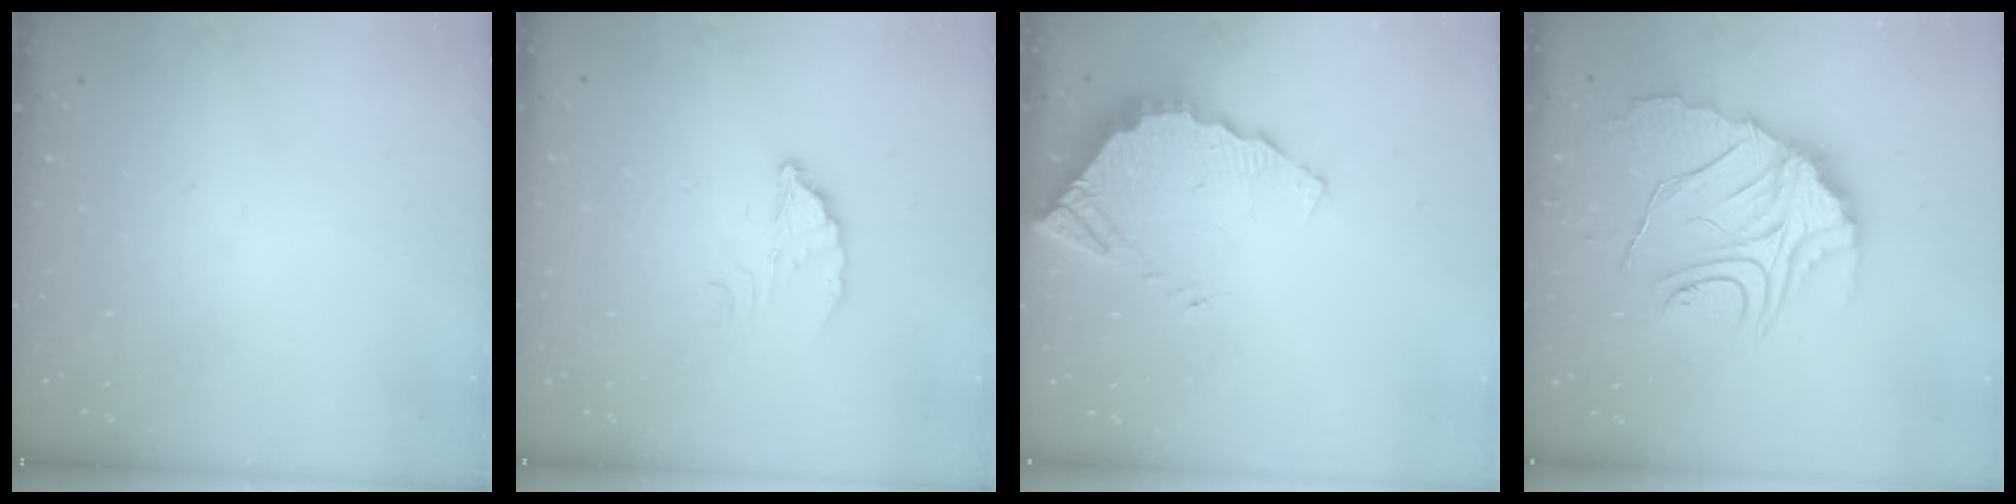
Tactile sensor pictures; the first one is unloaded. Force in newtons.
{"total": 2.8, "press": 2.8, "slide": 0.2}
{"total": 3.7, "press": 3.7, "slide": 0.2}
{"total": 15.6, "press": 15.6, "slide": 1.4}